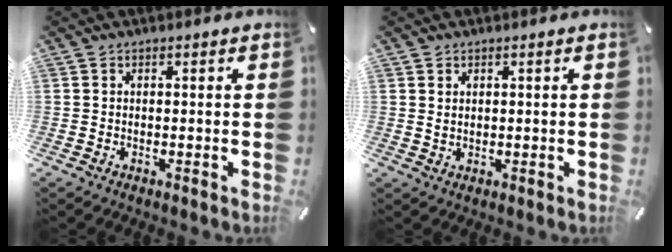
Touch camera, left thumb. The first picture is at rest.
{"total": 1.3, "force": [0.6, 0.8, 0.7], "torque": [-0.016, 0.003, 0.011]}